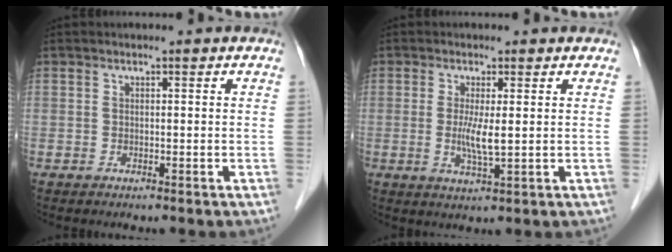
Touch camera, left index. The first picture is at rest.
{"total": 3.7, "force": [0.1, 0.2, 3.7], "torque": [-0.079, -0.009, 0.007]}